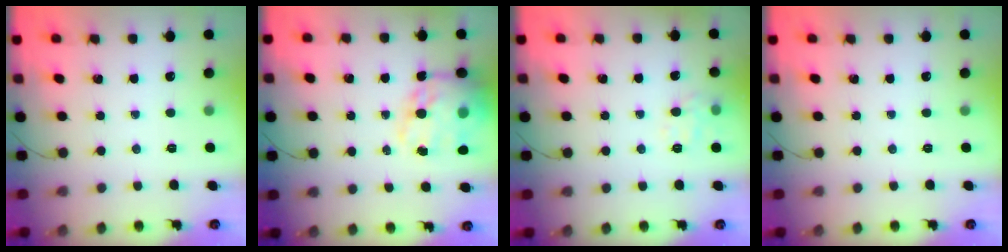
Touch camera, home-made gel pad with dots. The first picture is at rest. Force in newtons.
{"total": 20.6, "press": 20.0, "slide": 4.8}
{"total": 8.5, "press": 8.4, "slide": 1.2}
{"total": 0.0}